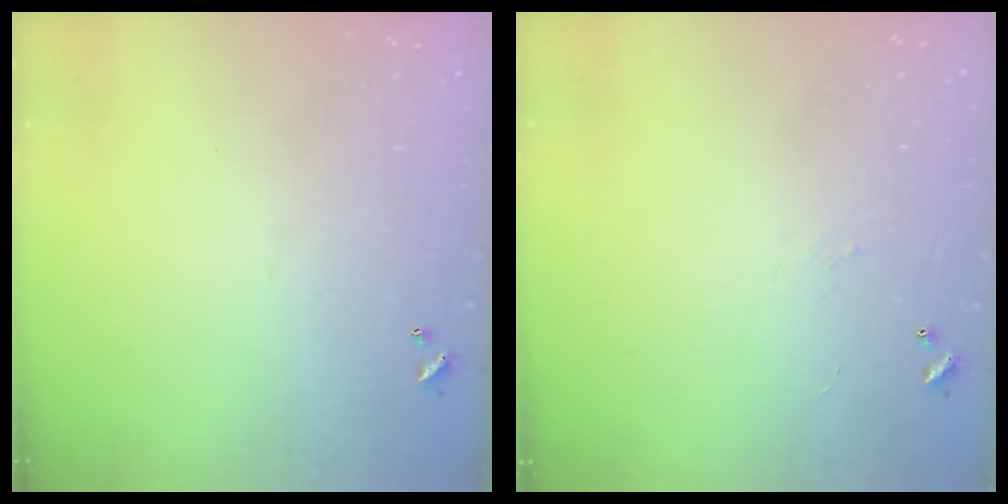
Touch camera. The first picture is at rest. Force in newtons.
{"total": 3.2, "press": 3.2, "slide": 0.5}